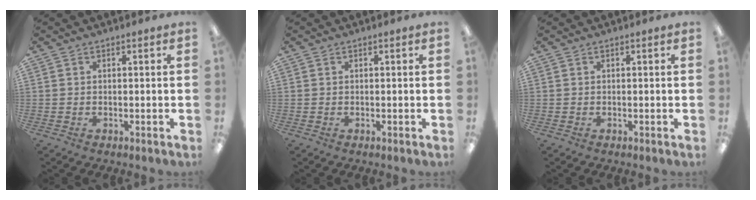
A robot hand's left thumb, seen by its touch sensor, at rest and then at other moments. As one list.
[{"total": 0.0}, {"total": 0.0}]